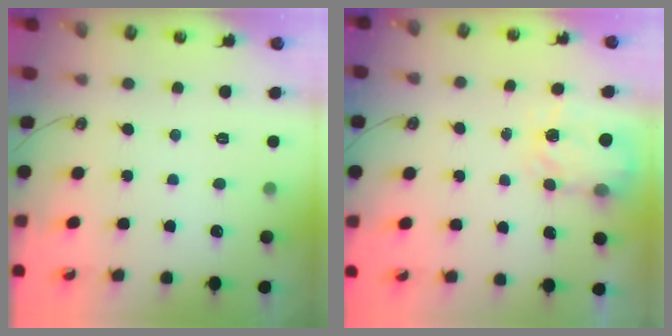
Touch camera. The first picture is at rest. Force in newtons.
{"total": 3.9, "press": 3.9, "slide": 0.6}